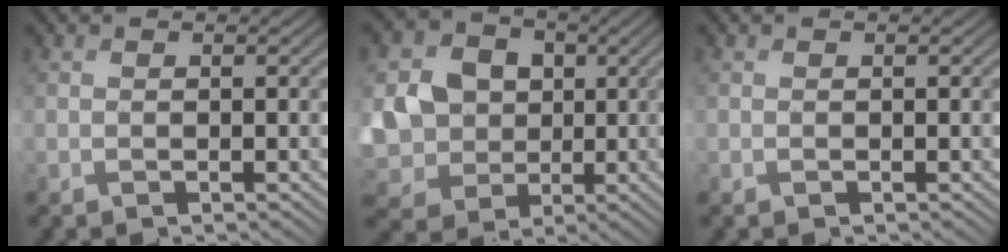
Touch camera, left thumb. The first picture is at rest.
{"total": 10.5, "force": [0.4, 9.3, 4.8], "torque": [-0.142, -0.016, -0.010]}
{"total": 0.0}